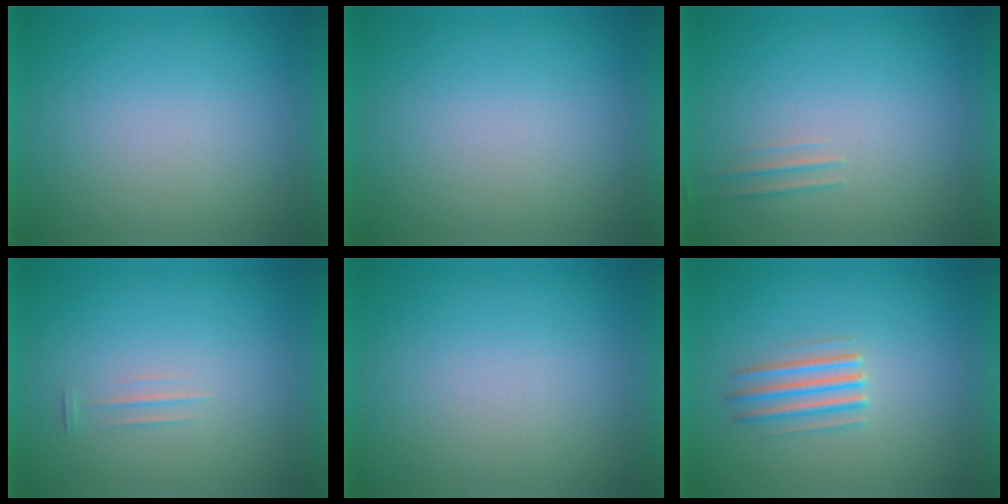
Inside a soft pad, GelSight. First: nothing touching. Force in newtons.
{"total": 1.0}
{"total": 1.7}
{"total": 1.6}
{"total": 0.0}
{"total": 2.8}